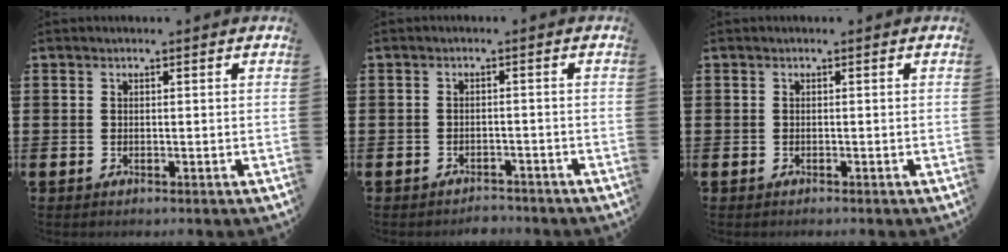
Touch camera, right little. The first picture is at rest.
{"total": 1.7, "force": [-1.7, 0.2, -0.1], "torque": [-0.003, 0.004, -0.038]}
{"total": 0.0}